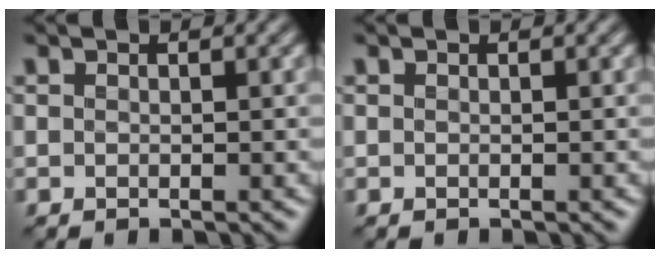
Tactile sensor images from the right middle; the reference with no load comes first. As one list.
[{"total": 0.0}]